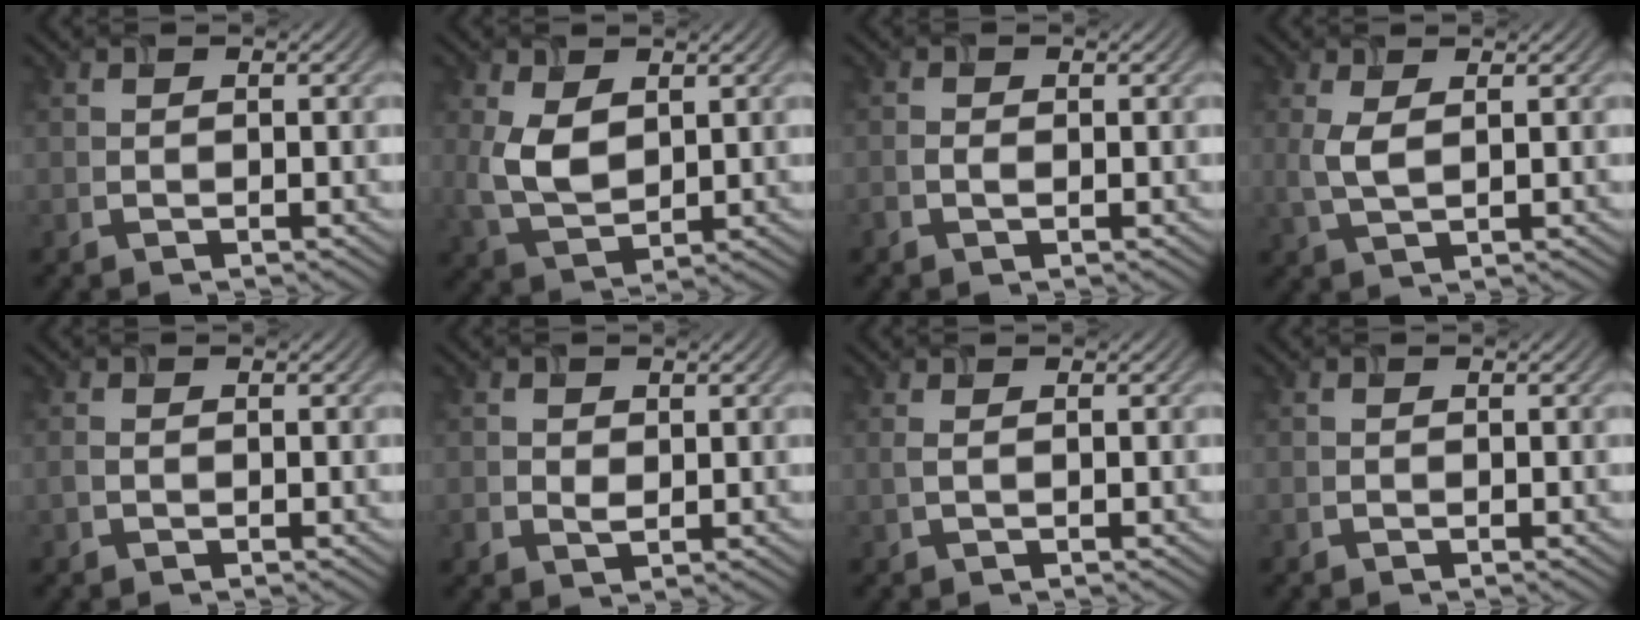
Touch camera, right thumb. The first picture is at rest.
{"total": 6.0, "force": [1.2, 3.6, 4.6], "torque": [-0.116, -0.004, 0.030]}
{"total": 1.0, "force": [-0.4, 0.5, 0.7], "torque": [-0.016, 0.000, -0.009]}
{"total": 3.1, "force": [0.6, 1.2, 2.8], "torque": [-0.073, 0.000, 0.016]}
{"total": 1.4, "force": [-0.1, 1.0, 1.0], "torque": [-0.025, -0.001, 0.000]}
{"total": 1.7, "force": [0.2, 1.5, 0.8], "torque": [-0.017, -0.007, 0.006]}
{"total": 0.8, "force": [0.2, 0.1, 0.8], "torque": [-0.022, 0.002, 0.003]}
{"total": 0.0}